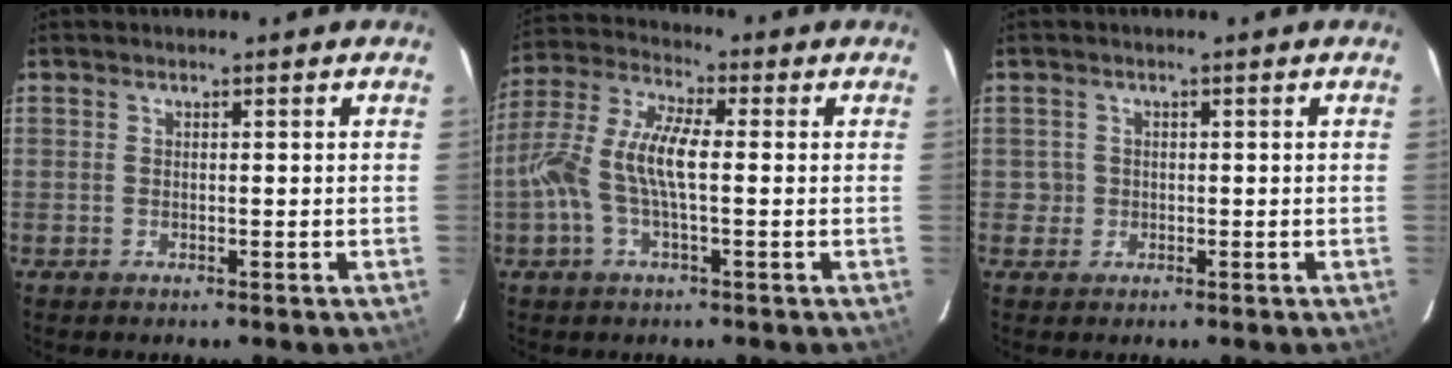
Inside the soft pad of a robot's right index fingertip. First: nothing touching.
{"total": 11.2, "force": [-1.0, 3.5, 10.6], "torque": [-0.229, 0.013, -0.025]}
{"total": 2.0, "force": [-0.3, 2.0, -0.1], "torque": [0.005, 0.009, -0.002]}